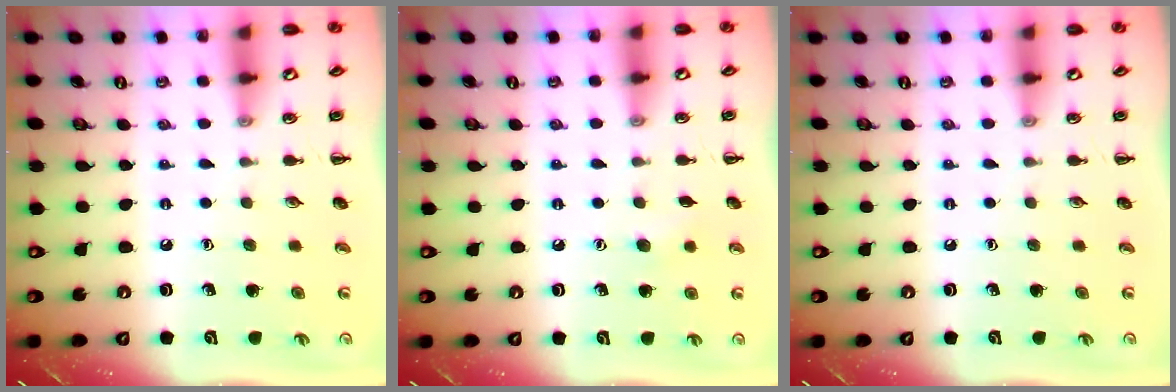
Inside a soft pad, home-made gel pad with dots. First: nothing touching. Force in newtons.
{"total": 5.0, "press": 4.8, "slide": 1.3}
{"total": 0.0}